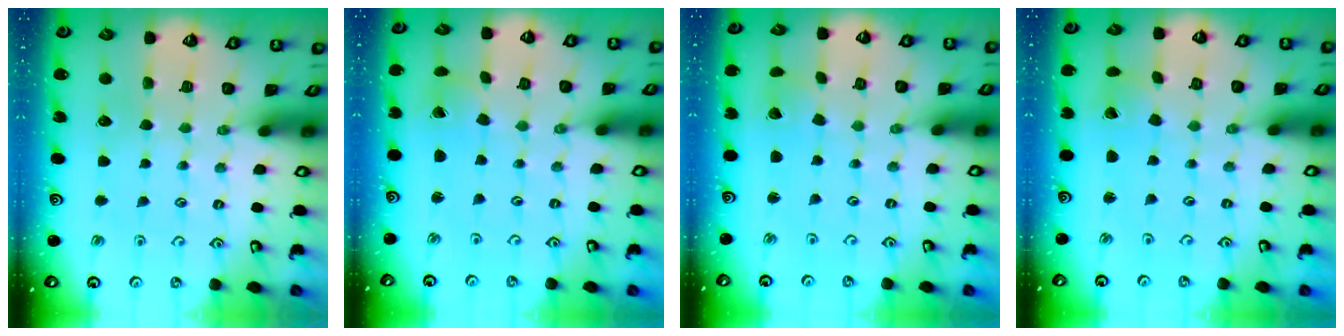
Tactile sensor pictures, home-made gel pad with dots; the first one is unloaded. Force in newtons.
{"total": 1.3, "press": 1.2, "slide": 0.2}
{"total": 2.3, "press": 2.3, "slide": 0.0}
{"total": 1.8, "press": 1.8, "slide": 0.1}